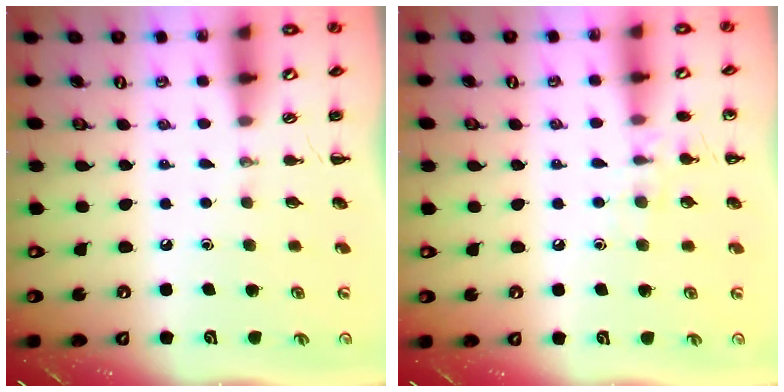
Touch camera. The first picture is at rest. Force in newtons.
{"total": 7.7, "press": 7.5, "slide": 1.9}